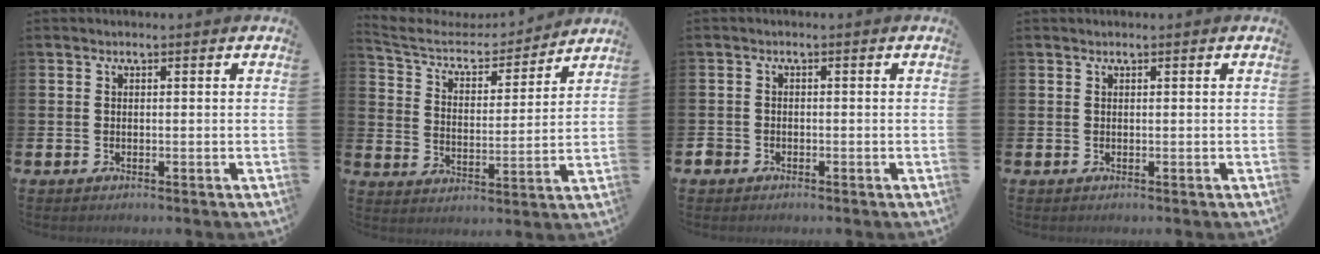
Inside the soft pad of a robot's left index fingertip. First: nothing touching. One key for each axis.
{"total": 6.6, "fx": 5.7, "fy": 2.8, "fz": 1.8, "tx": -0.063, "ty": -0.052, "tz": 0.091}
{"total": 1.5, "fx": -1.2, "fy": 1.0, "fz": 0.1, "tx": -0.004, "ty": 0.002, "tz": -0.027}
{"total": 0.0}